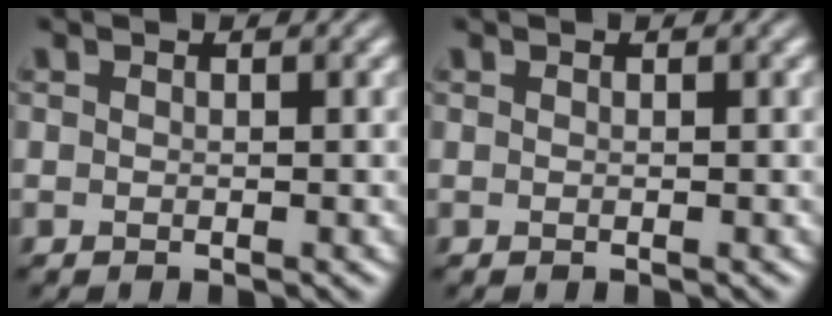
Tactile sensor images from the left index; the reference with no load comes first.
{"total": 0.0}